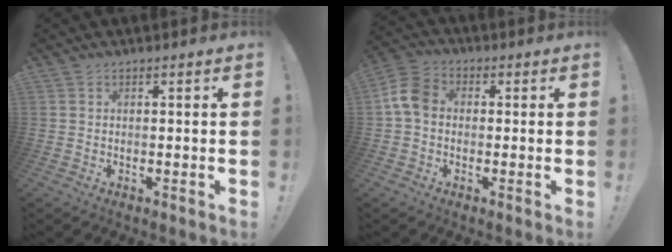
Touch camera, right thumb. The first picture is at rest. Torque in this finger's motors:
{"motor_torque": [0.82, 0.81, 0.42, -0.43, 0.26]}